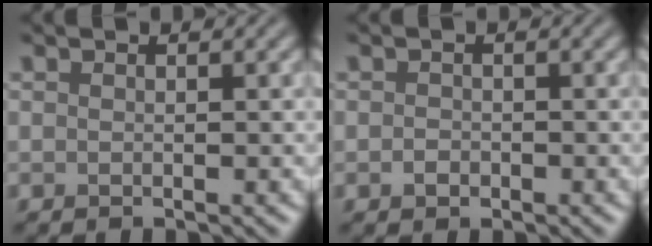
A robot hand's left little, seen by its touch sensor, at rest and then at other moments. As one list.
[{"total": 0.9, "force": [-0.3, 0.8, 0.4], "torque": [-0.007, 0.000, -0.008]}]